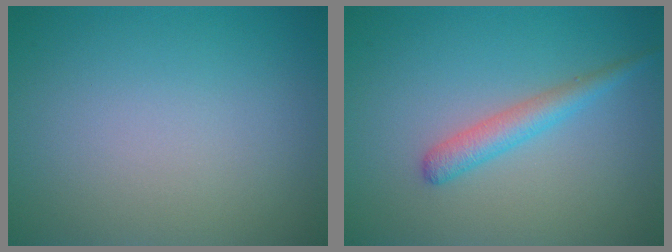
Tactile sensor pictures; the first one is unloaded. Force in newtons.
{"total": 2.3, "press": 2.3, "slide": 0.1}